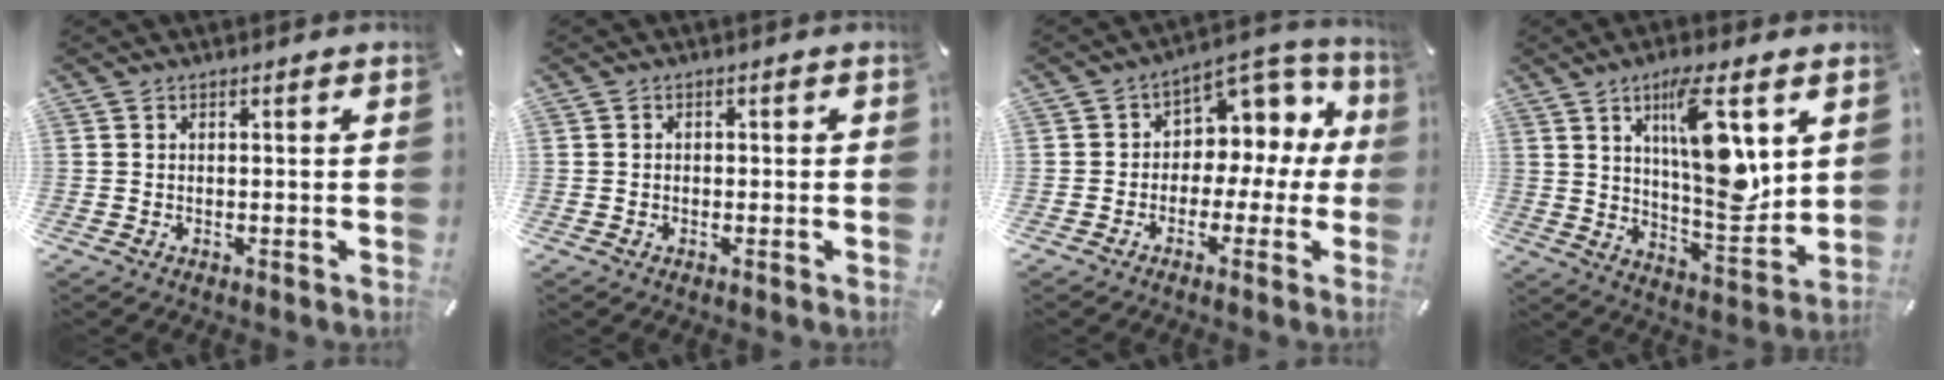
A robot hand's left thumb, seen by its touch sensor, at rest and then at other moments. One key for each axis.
{"total": 0.9, "fx": -0.4, "fy": 0.7, "fz": 0.3, "tx": -0.005, "ty": 0.004, "tz": -0.010}
{"total": 7.8, "fx": 1.3, "fy": 6.8, "fz": 3.6, "tx": -0.044, "ty": -0.019, "tz": 0.022}
{"total": 16.5, "fx": 6.6, "fy": 5.7, "fz": 14.0, "tx": -0.234, "ty": -0.036, "tz": 0.100}